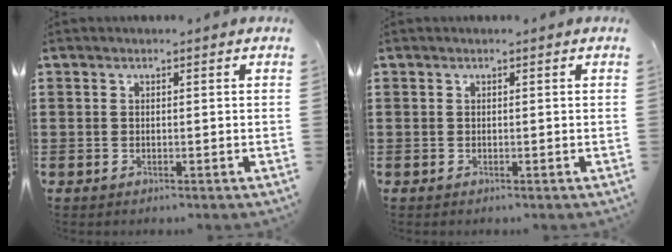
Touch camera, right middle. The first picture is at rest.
{"total": 0.0}